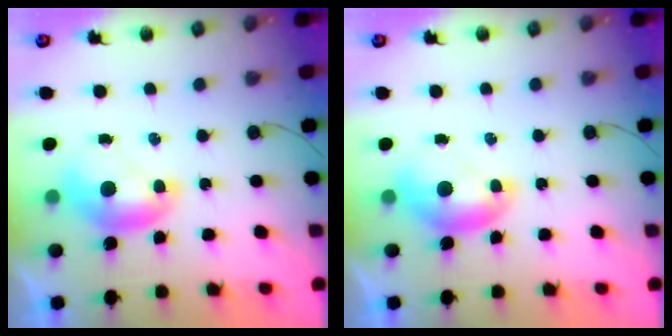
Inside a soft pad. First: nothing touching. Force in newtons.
{"total": 0.0}